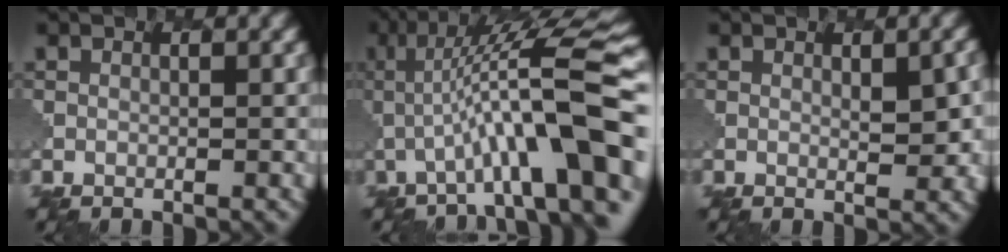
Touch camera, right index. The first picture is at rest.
{"total": 11.6, "force": [-0.9, 2.3, 11.3], "torque": [-0.165, 0.030, -0.013]}
{"total": 2.9, "force": [0.9, 1.0, 2.6], "torque": [-0.037, -0.001, 0.016]}